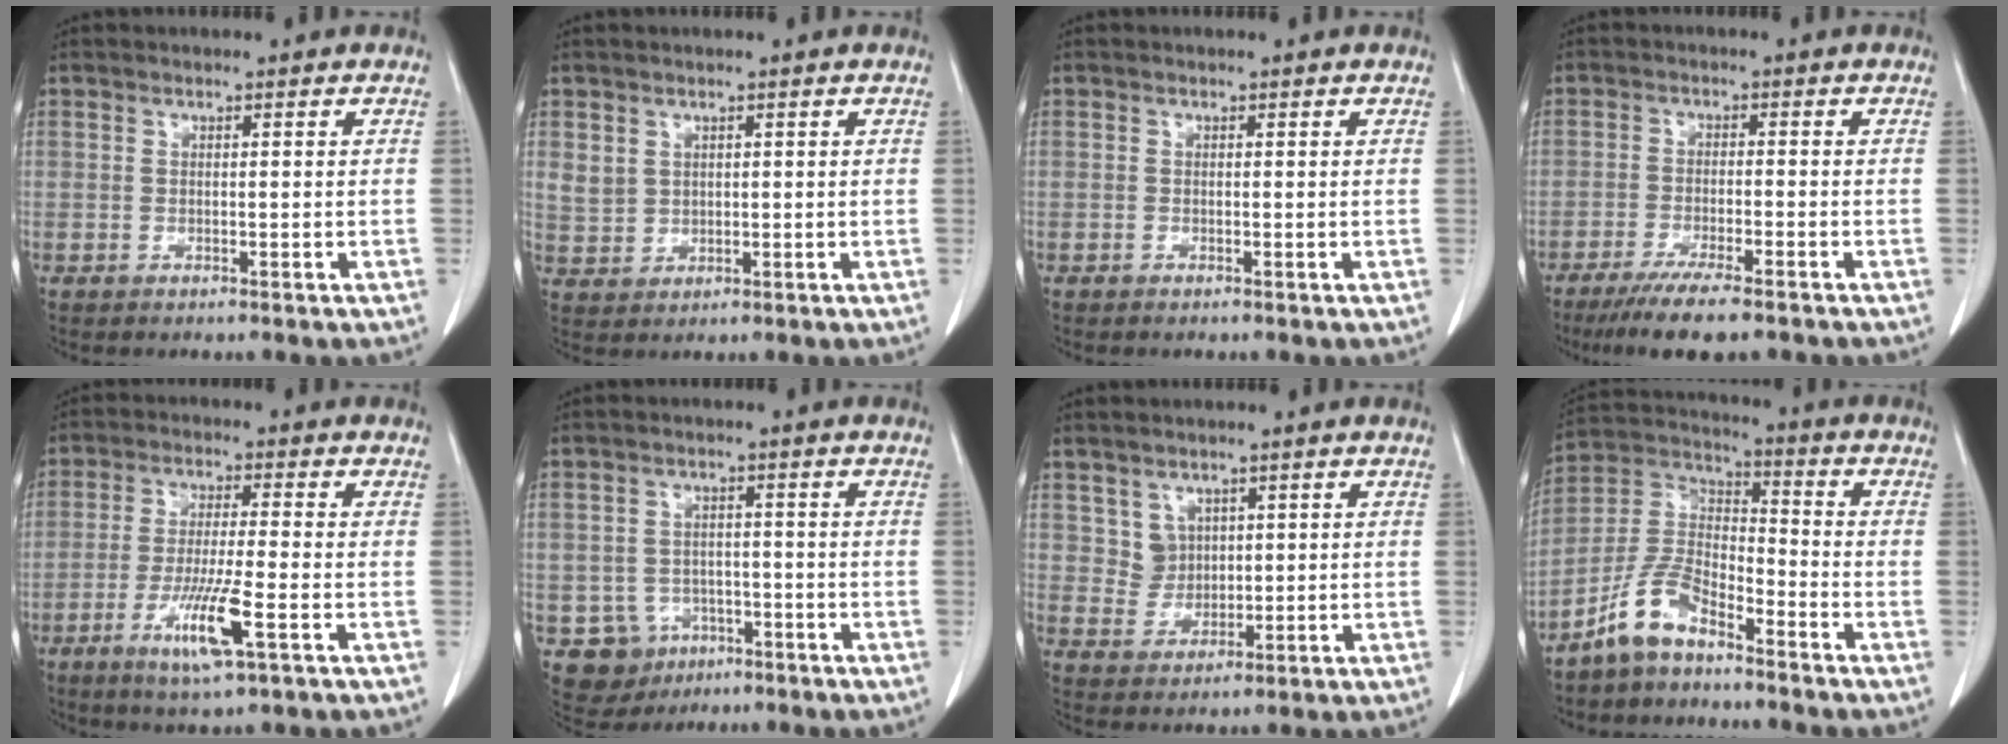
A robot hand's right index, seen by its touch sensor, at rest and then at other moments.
{"total": 6.8, "force": [2.3, 6.1, 1.6], "torque": [-0.044, 0.015, 0.066]}
{"total": 0.0}
{"total": 8.8, "force": [-6.7, 0.8, 5.6], "torque": [-0.086, -0.020, -0.106]}
{"total": 8.5, "force": [-3.6, 0.1, 7.7], "torque": [-0.148, -0.019, -0.064]}
{"total": 6.2, "force": [-2.6, 5.5, 0.9], "torque": [-0.014, 0.012, -0.029]}
{"total": 3.6, "force": [1.6, 3.1, 0.5], "torque": [-0.008, 0.003, 0.036]}
{"total": 8.8, "force": [-6.7, 3.1, 4.8], "torque": [-0.111, 0.016, -0.136]}